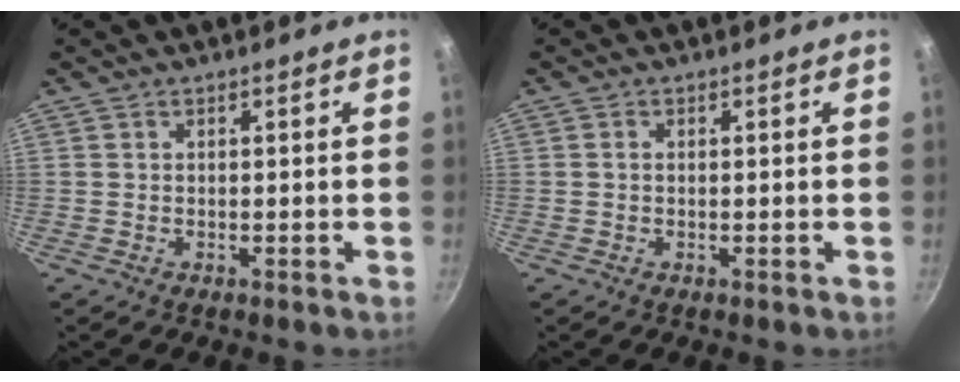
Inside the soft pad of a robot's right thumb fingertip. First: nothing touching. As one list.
[{"total": 0.6, "force": [0.0, 0.5, 0.4], "torque": [-0.007, 0.004, -0.002]}]